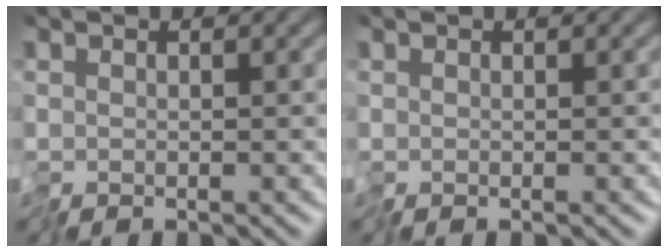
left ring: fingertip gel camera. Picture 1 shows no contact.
{"total": 0.0}